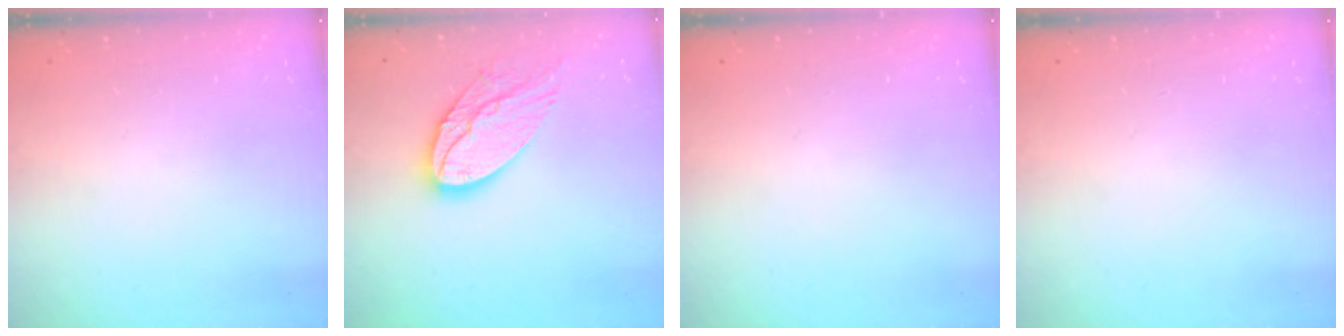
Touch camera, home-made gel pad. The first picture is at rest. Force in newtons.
{"total": 15.6, "press": 15.6, "slide": 1.2}
{"total": 0.0}
{"total": 0.0}